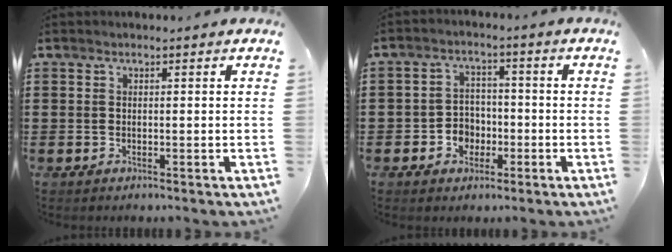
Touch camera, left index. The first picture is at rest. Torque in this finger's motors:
{"motor_torque": [0.40, 0.39, 0.11, 0.03]}